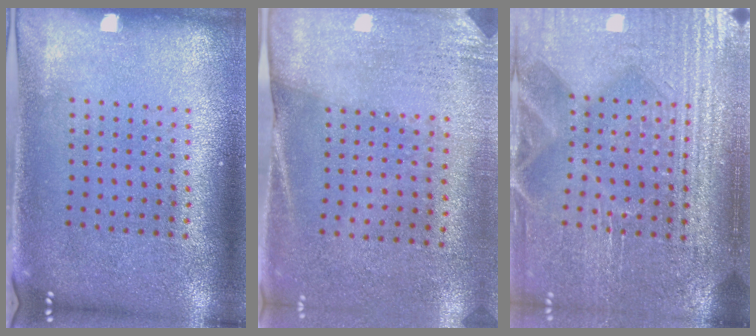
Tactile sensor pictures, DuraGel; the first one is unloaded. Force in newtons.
{"total": 2.7, "press": 2.3, "slide": 1.4}
{"total": 4.1, "press": 3.9, "slide": 1.3}